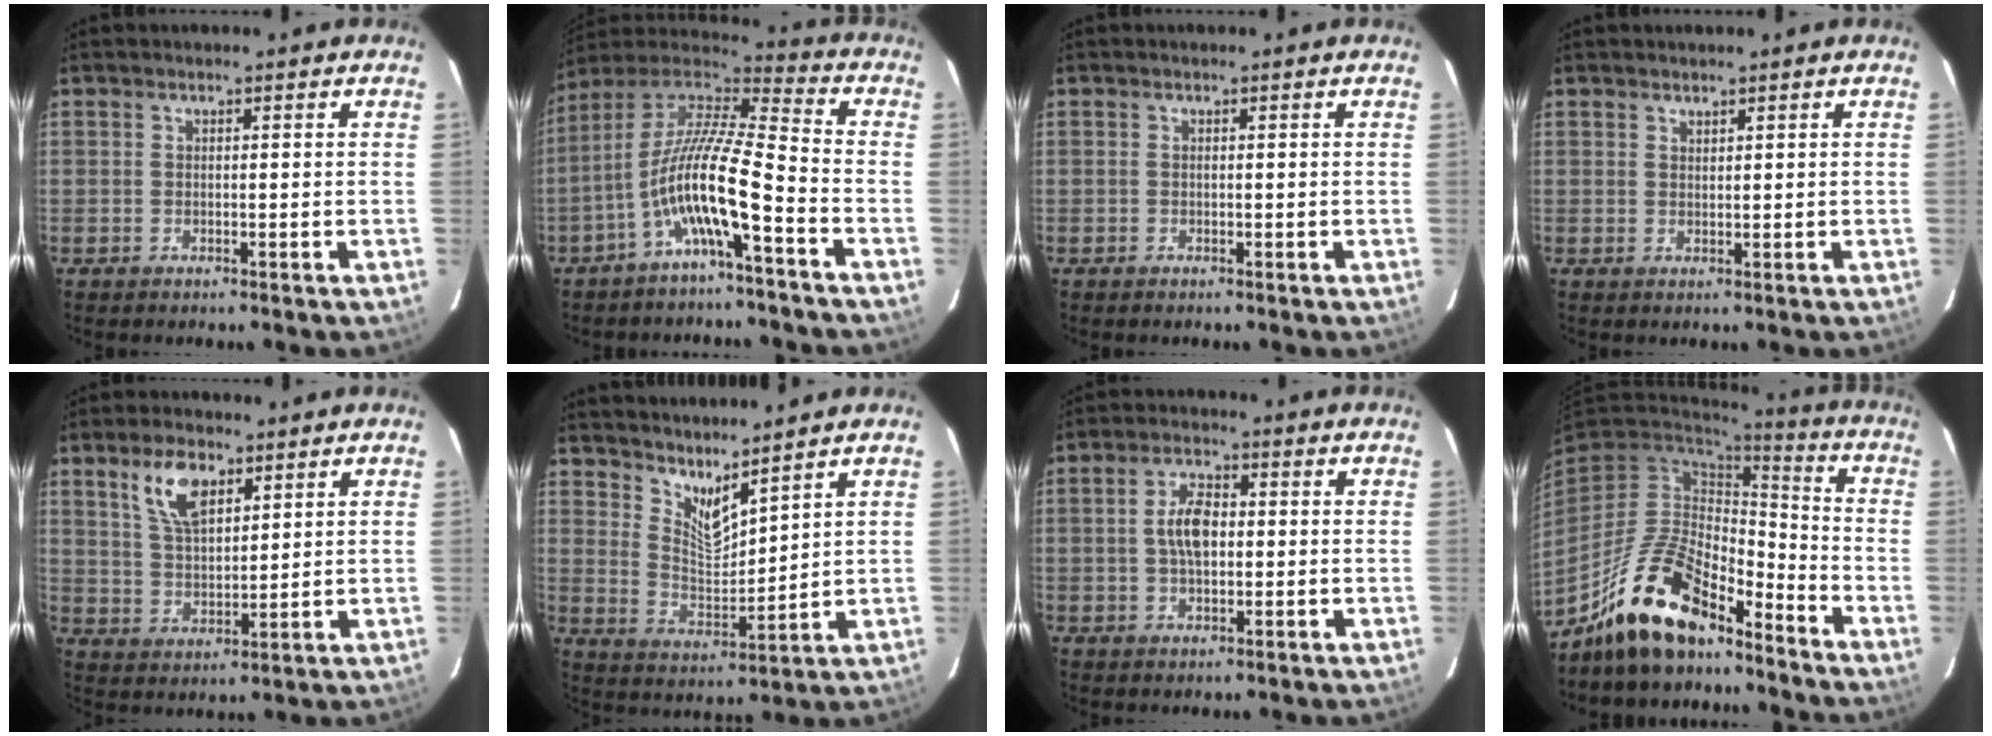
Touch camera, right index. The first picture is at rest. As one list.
[{"total": 13.8, "force": [-5.9, 1.6, 12.4], "torque": [-0.232, 0.000, -0.115]}, {"total": 0.0}, {"total": 0.9, "force": [0.9, 0.3, 0.1], "torque": [-0.004, 0.002, 0.017]}, {"total": 8.7, "force": [4.8, 4.1, 5.9], "torque": [-0.113, 0.013, 0.096]}, {"total": 7.6, "force": [6.5, 1.5, 3.8], "torque": [-0.065, -0.014, 0.123]}, {"total": 6.0, "force": [0.1, 3.3, 5.0], "torque": [-0.096, 0.012, 0.004]}, {"total": 16.4, "force": [-12.2, 6.2, 9.1], "torque": [-0.198, 0.000, -0.220]}]